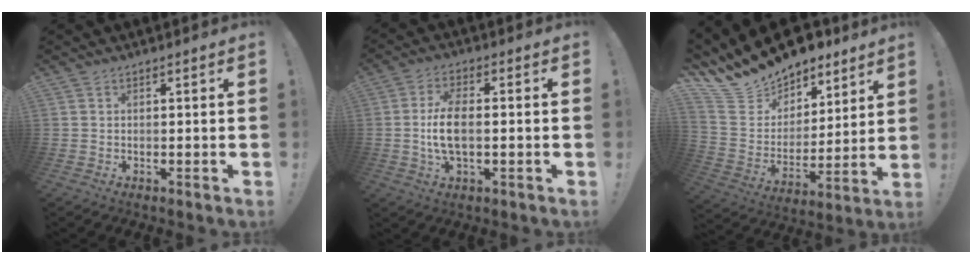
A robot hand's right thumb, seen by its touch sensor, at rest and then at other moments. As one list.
[{"total": 8.5, "force": [-0.5, 4.0, 7.5], "torque": [-0.151, -0.004, -0.014]}, {"total": 16.3, "force": [14.2, 7.1, 3.5], "torque": [-0.080, -0.111, 0.270]}]